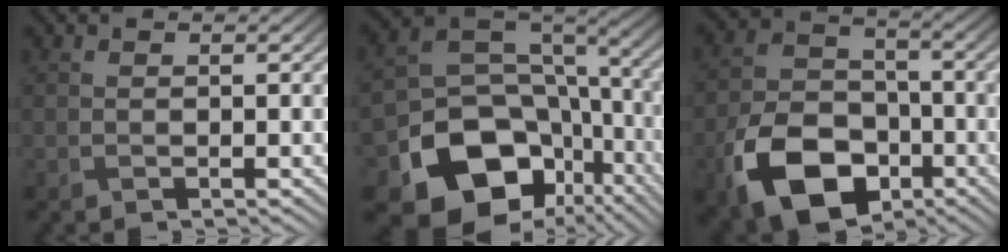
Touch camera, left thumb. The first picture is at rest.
{"total": 16.3, "force": [-6.9, 12.2, 8.3], "torque": [-0.173, -0.048, -0.099]}
{"total": 13.4, "force": [-6.4, 8.9, 7.8], "torque": [-0.185, -0.028, -0.123]}